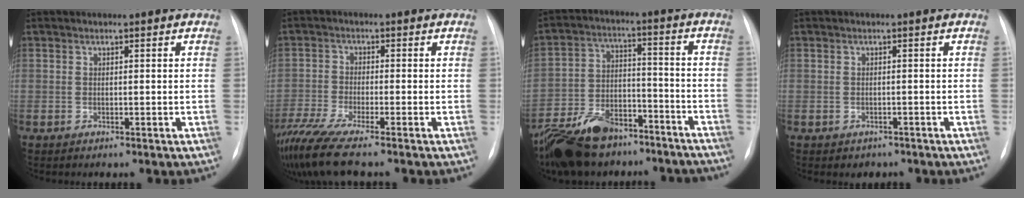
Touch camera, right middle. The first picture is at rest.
{"total": 9.8, "force": [-7.9, 0.1, 5.8], "torque": [-0.115, -0.027, -0.143]}
{"total": 18.0, "force": [-13.9, 8.4, 7.8], "torque": [-0.158, 0.020, -0.221]}
{"total": 1.9, "force": [-1.4, 1.3, 0.2], "torque": [-0.008, 0.005, -0.014]}